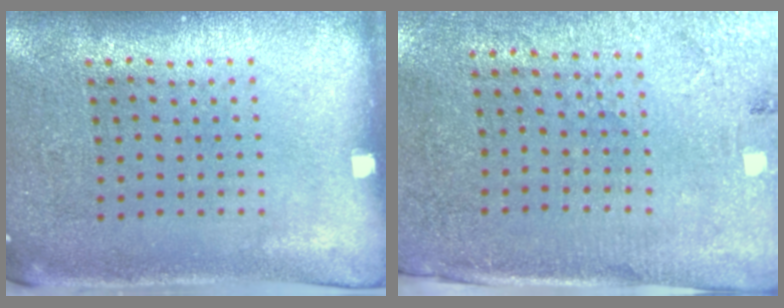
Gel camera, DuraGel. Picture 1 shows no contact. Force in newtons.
{"total": 2.7, "press": 2.4, "slide": 1.3}